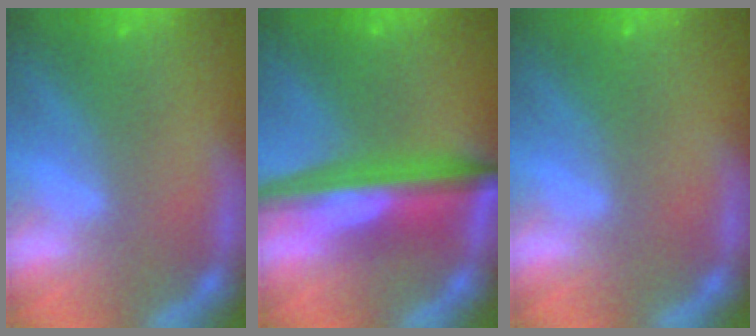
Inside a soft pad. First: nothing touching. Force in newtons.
{"total": 8.5}
{"total": 0.0}